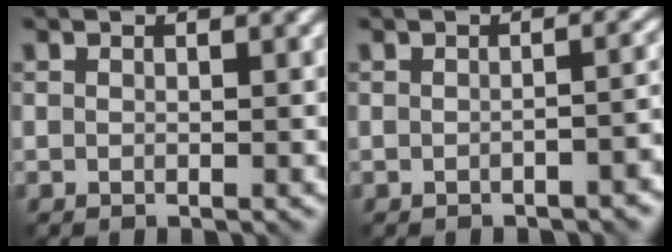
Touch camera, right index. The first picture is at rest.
{"total": 3.0, "force": [-1.2, 1.2, 2.4], "torque": [-0.027, 0.000, -0.016]}